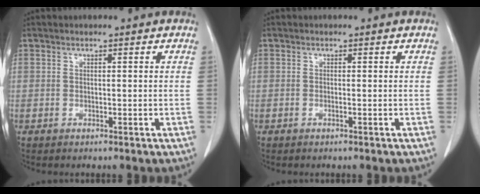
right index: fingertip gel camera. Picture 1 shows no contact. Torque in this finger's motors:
{"motor_torque": [0.03, 0.01, -0.03, 0.01]}